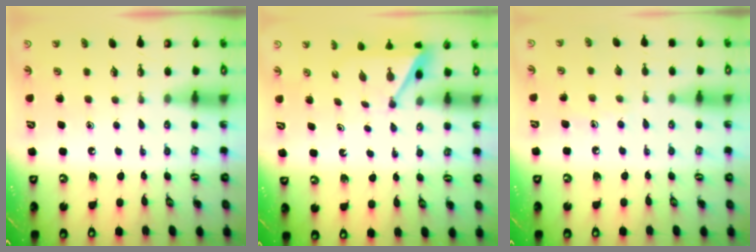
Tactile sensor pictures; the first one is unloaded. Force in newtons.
{"total": 4.8, "press": 4.8, "slide": 0.3}
{"total": 4.4, "press": 4.4, "slide": 0.4}